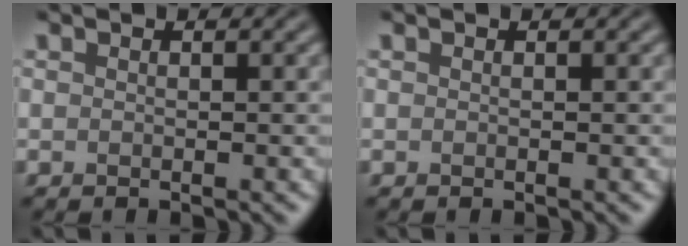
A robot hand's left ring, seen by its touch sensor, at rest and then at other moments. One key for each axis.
{"total": 0.0}